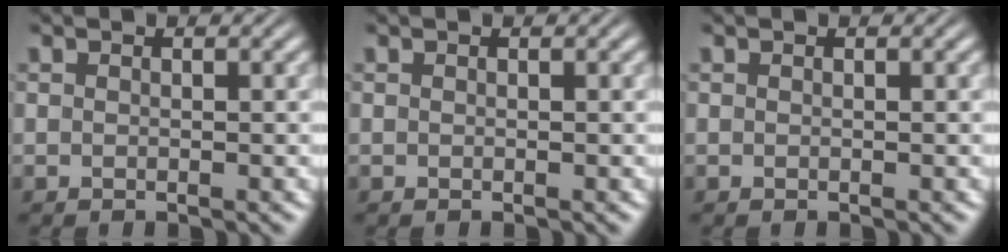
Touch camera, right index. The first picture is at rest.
{"total": 0.0}
{"total": 0.0}